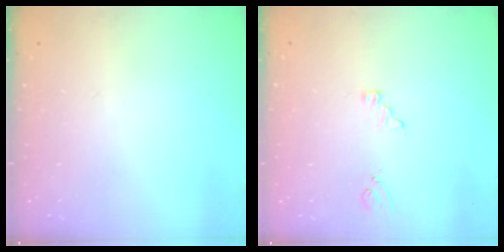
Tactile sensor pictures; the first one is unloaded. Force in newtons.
{"total": 3.7, "press": 3.7, "slide": 0.5}